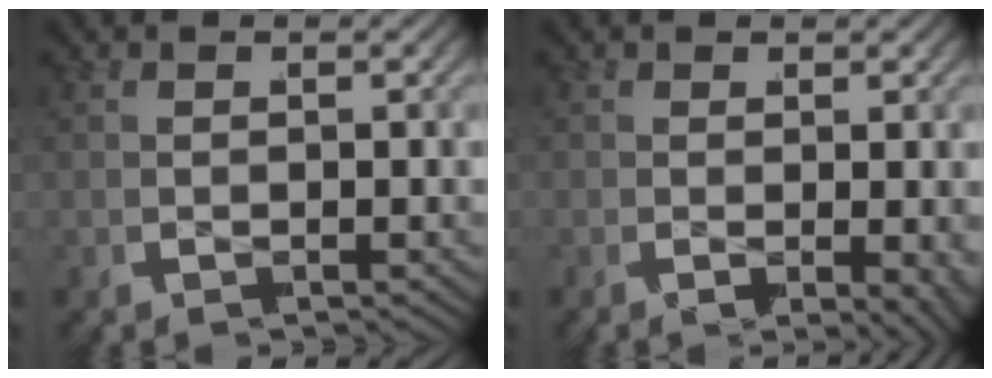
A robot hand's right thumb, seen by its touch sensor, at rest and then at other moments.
{"total": 2.9, "force": [-0.7, 1.3, 2.4], "torque": [-0.035, -0.018, -0.005]}